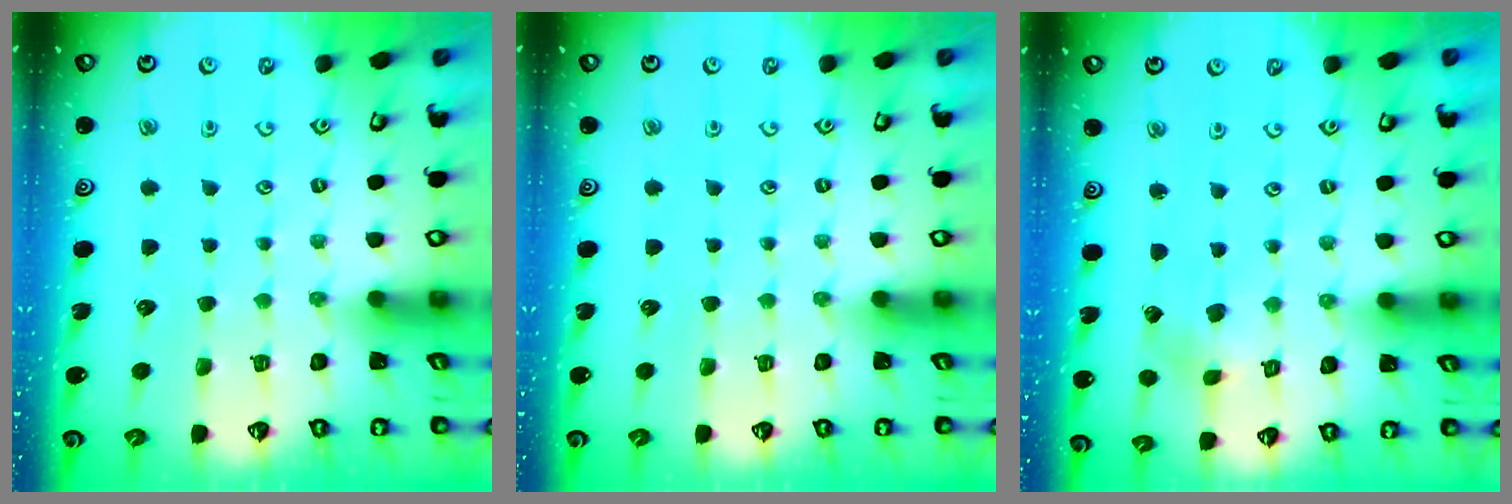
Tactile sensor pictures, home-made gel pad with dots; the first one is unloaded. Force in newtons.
{"total": 0.0}
{"total": 2.8, "press": 2.8, "slide": 0.1}